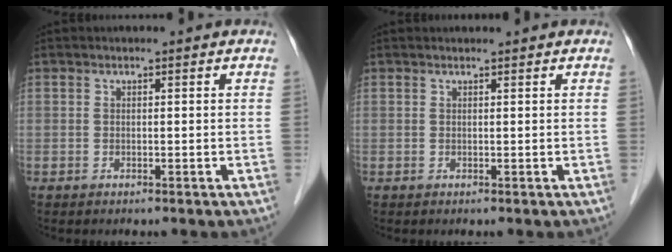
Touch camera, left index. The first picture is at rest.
{"total": 1.0, "force": [1.0, 0.1, 0.3], "torque": [-0.007, 0.013, 0.018]}